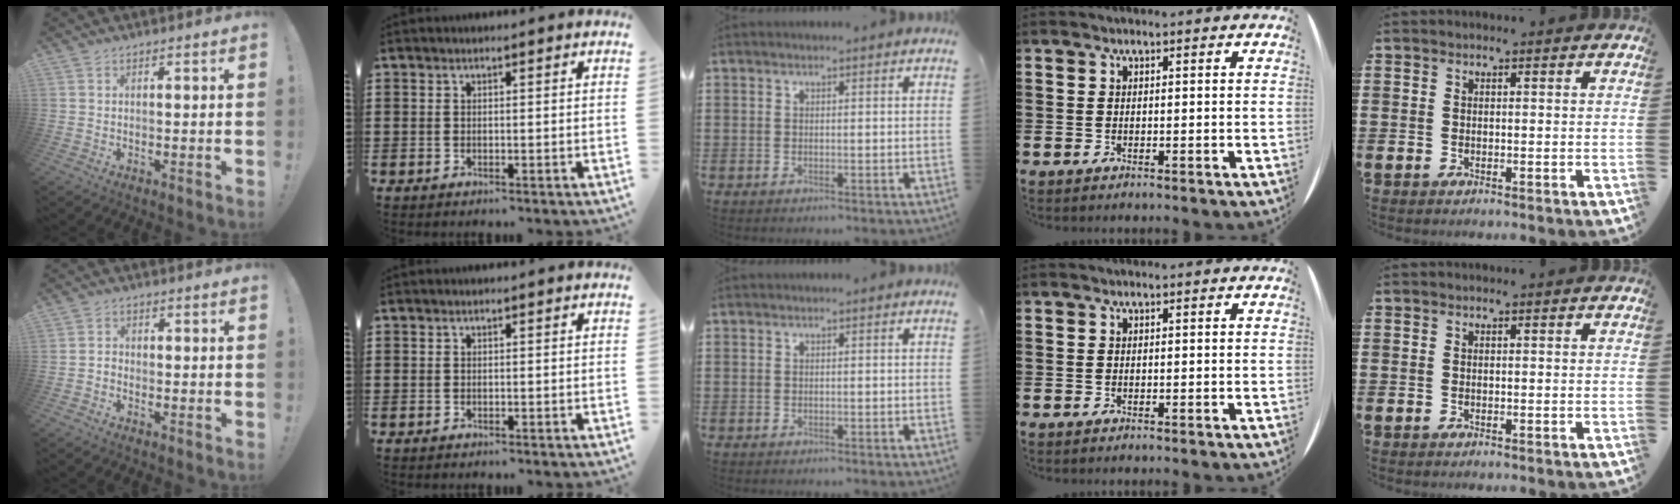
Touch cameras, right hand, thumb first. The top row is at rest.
{"thumb": {"total": 1.9, "force": [-1.3, 1.2, 0.6], "torque": [-0.015, 0.011, -0.023]}}